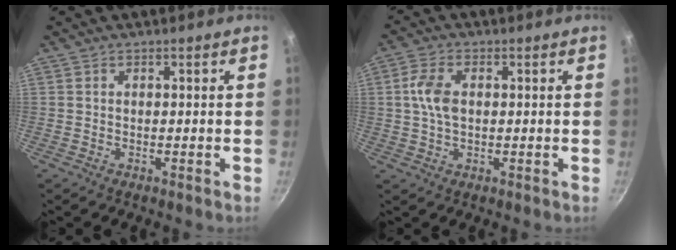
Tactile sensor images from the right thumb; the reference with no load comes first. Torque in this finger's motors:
{"motor_torque": [0.77, 1.42, 0.99, 0.07, 0.09]}